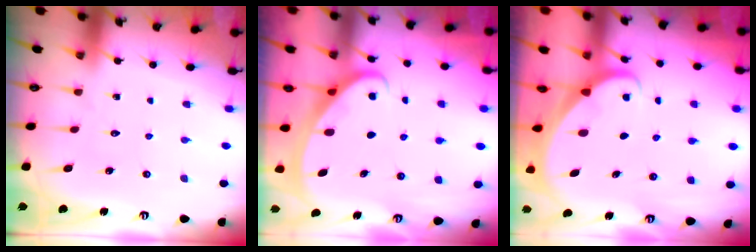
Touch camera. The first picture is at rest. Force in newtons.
{"total": 2.6, "press": 2.6, "slide": 0.4}
{"total": 1.6, "press": 1.6, "slide": 0.0}